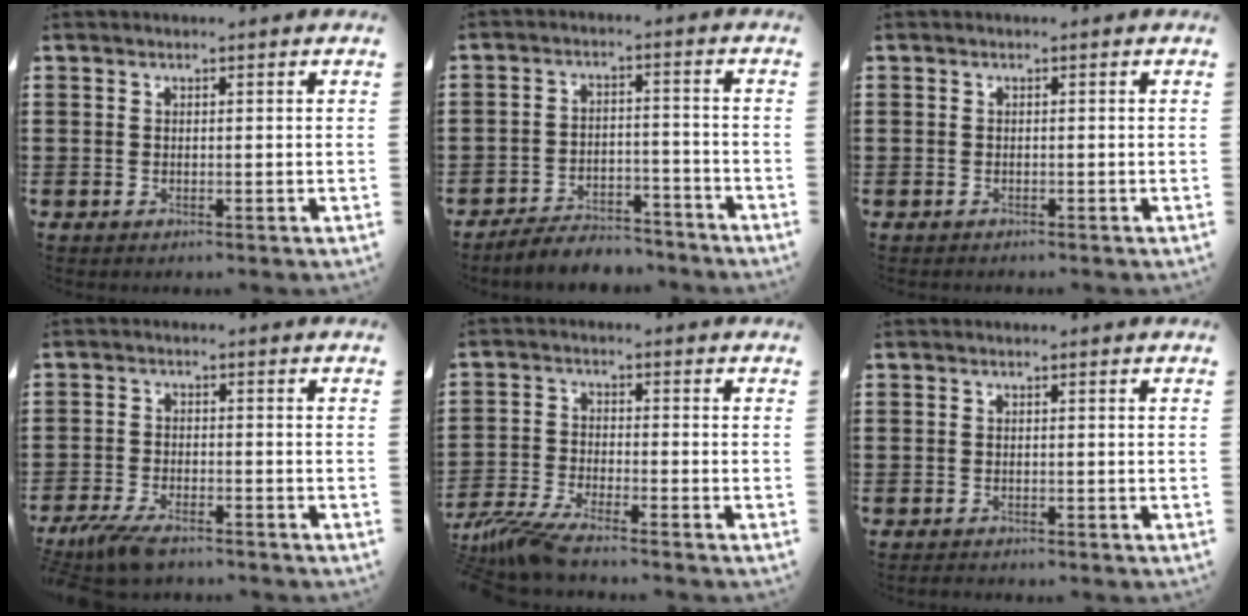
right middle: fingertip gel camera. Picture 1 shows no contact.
{"total": 4.9, "force": [-4.8, 0.8, 0.5], "torque": [-0.010, 0.010, -0.097]}
{"total": 0.6, "force": [-0.4, 0.4, -0.1], "torque": [0.001, 0.003, -0.010]}
{"total": 4.7, "force": [-3.9, 0.9, 2.4], "torque": [-0.075, -0.016, -0.081]}
{"total": 5.5, "force": [-5.0, -0.1, 2.3], "torque": [-0.072, -0.024, -0.103]}
{"total": 0.5, "force": [-0.5, 0.1, 0.0], "torque": [-0.002, -0.002, -0.011]}